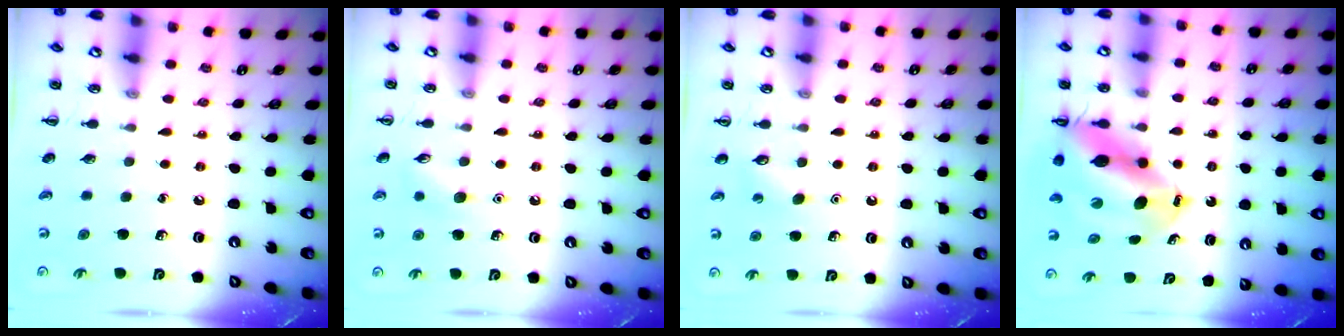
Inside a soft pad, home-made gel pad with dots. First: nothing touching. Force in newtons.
{"total": 6.9, "press": 6.7, "slide": 1.9}
{"total": 2.9, "press": 2.8, "slide": 0.7}
{"total": 13.7, "press": 13.1, "slide": 3.9}